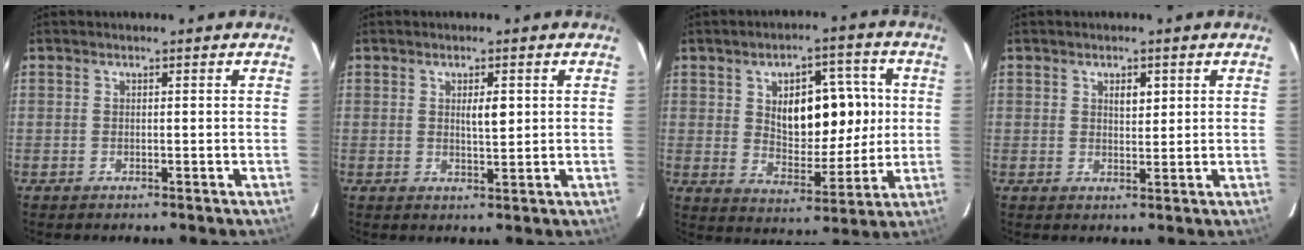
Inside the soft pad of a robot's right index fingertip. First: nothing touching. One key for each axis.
{"total": 2.8, "fx": 0.8, "fy": 0.7, "fz": 2.6, "tx": -0.043, "ty": -0.002, "tz": 0.013}
{"total": 12.3, "fx": 2.3, "fy": 6.2, "fz": 10.4, "tx": -0.152, "ty": 0.018, "tz": 0.045}
{"total": 2.5, "fx": 1.1, "fy": 1.2, "fz": 1.9, "tx": -0.029, "ty": 0.001, "tz": 0.018}